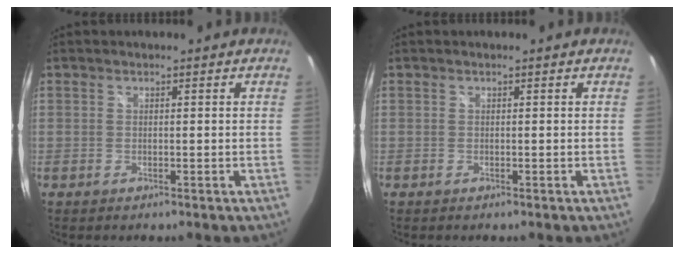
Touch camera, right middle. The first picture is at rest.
{"total": 0.0}